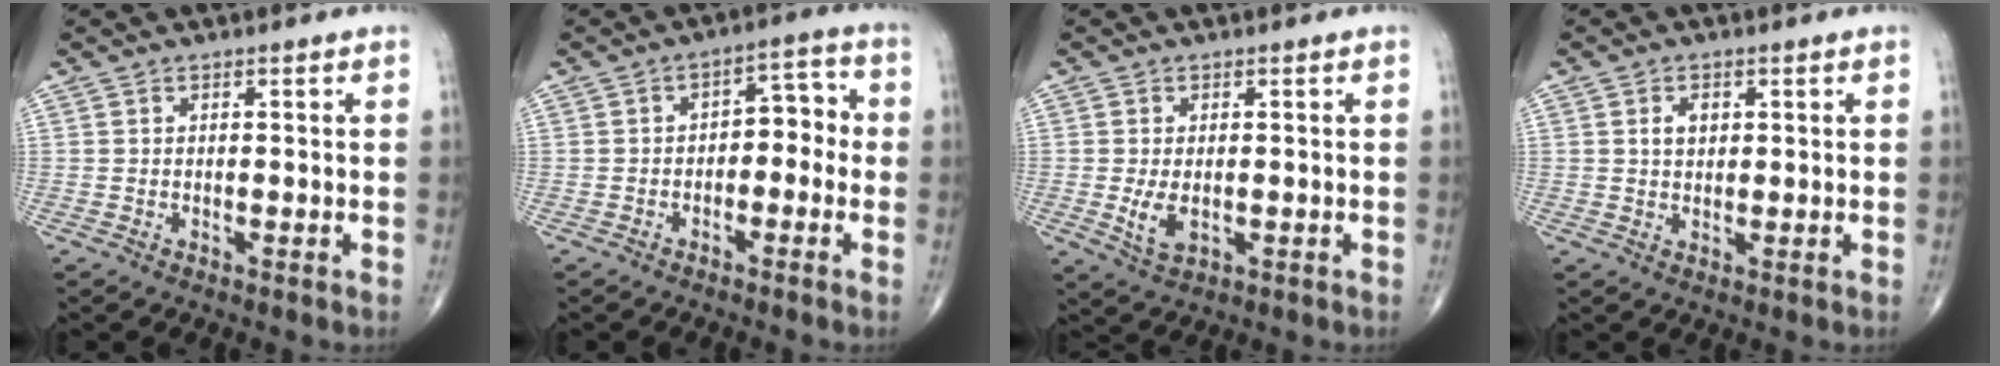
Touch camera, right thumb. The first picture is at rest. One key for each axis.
{"total": 6.2, "fx": -1.0, "fy": 3.8, "fz": 4.8, "tx": -0.038, "ty": 0.036, "tz": -0.026}
{"total": 4.1, "fx": -0.6, "fy": 2.3, "fz": 3.4, "tx": -0.065, "ty": -0.010, "tz": -0.005}
{"total": 2.7, "fx": 0.8, "fy": 1.8, "fz": 1.9, "tx": -0.023, "ty": 0.000, "tz": 0.013}